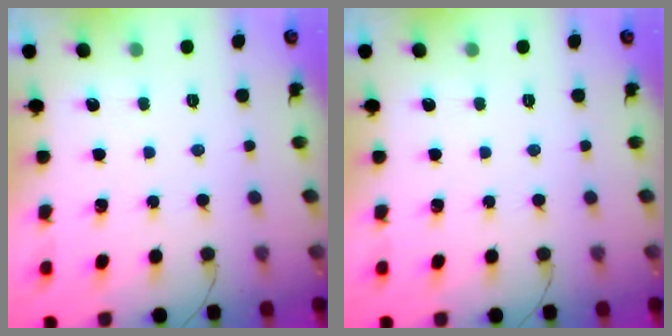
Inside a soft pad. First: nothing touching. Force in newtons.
{"total": 0.0}